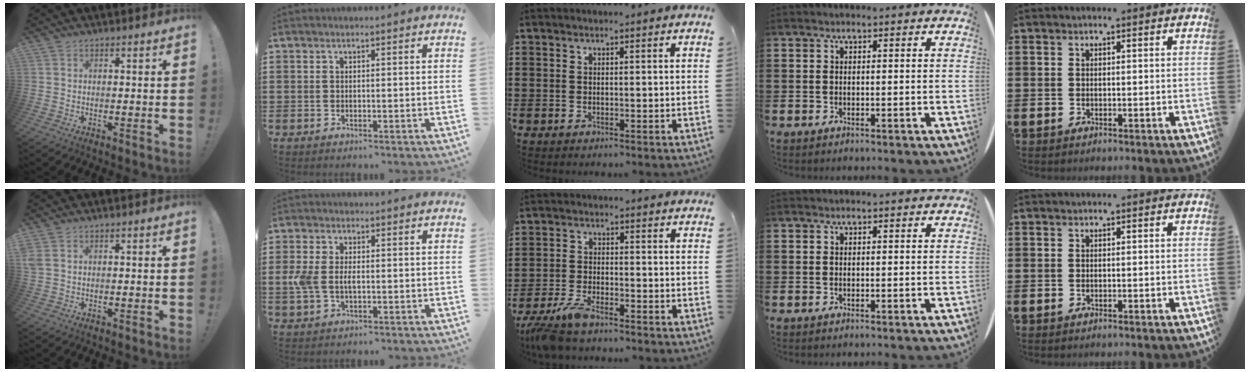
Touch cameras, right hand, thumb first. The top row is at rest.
{"thumb": {"total": 2.4, "force": [1.0, 1.3, 1.8], "torque": [-0.043, 0.001, 0.018]}, "index": {"total": 3.8, "force": [-0.3, 2.1, 3.1], "torque": [-0.082, -0.003, -0.013]}, "middle": {"total": 4.9, "force": [-4.3, 0.7, 2.4], "torque": [-0.067, -0.010, -0.089]}}